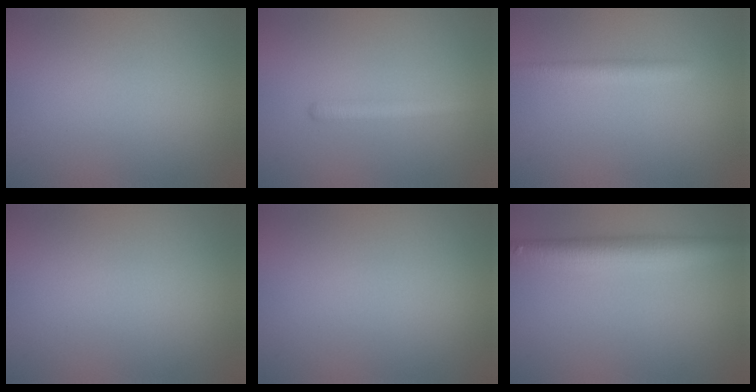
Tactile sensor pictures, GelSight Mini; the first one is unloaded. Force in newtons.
{"total": 1.7, "press": 1.7, "slide": 0.2}
{"total": 1.8, "press": 1.8, "slide": 0.1}
{"total": 0.0}
{"total": 0.0}
{"total": 4.9, "press": 4.9, "slide": 0.2}